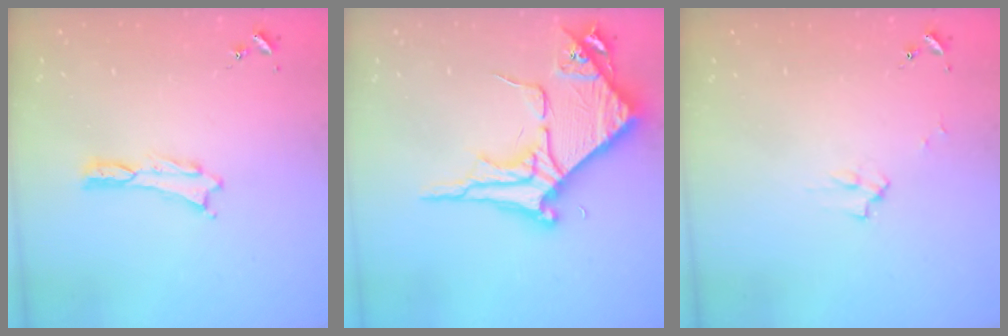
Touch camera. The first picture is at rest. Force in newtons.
{"total": 8.8, "press": 8.7, "slide": 0.9}
{"total": 2.2, "press": 2.2, "slide": 0.3}